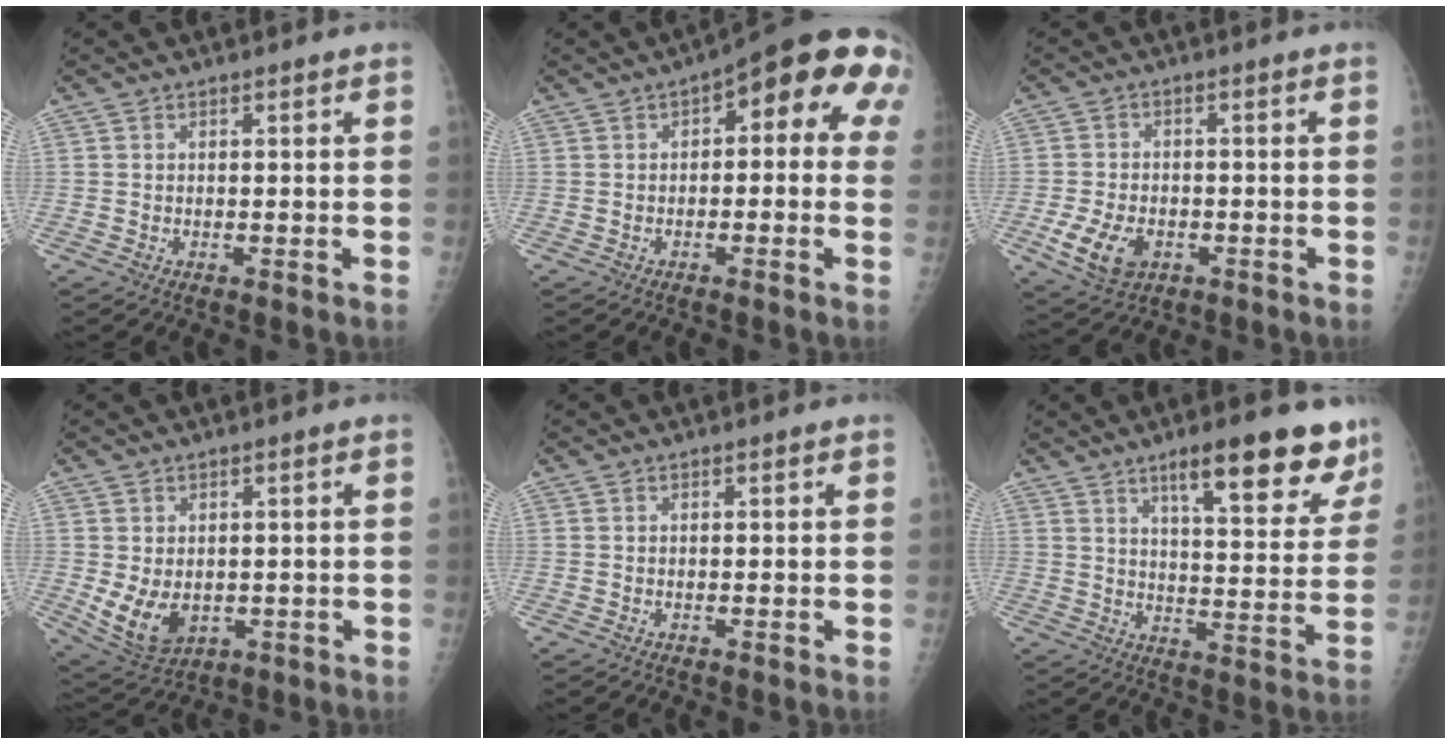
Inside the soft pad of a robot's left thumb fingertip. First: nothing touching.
{"total": 13.5, "force": [3.4, 5.8, 11.7], "torque": [-0.106, 0.028, 0.025]}
{"total": 8.1, "force": [-2.8, 5.4, 5.3], "torque": [-0.096, 0.004, -0.042]}
{"total": 8.4, "force": [-0.9, 6.0, 5.9], "torque": [-0.096, -0.013, 0.008]}
{"total": 0.0}
{"total": 16.3, "force": [11.0, 4.5, 11.2], "torque": [-0.105, -0.059, 0.157]}